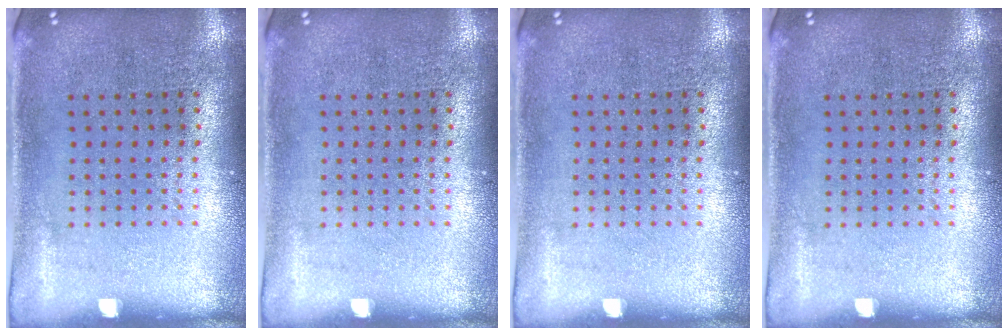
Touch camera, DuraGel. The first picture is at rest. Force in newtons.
{"total": 0.0}
{"total": 0.0}
{"total": 0.0}